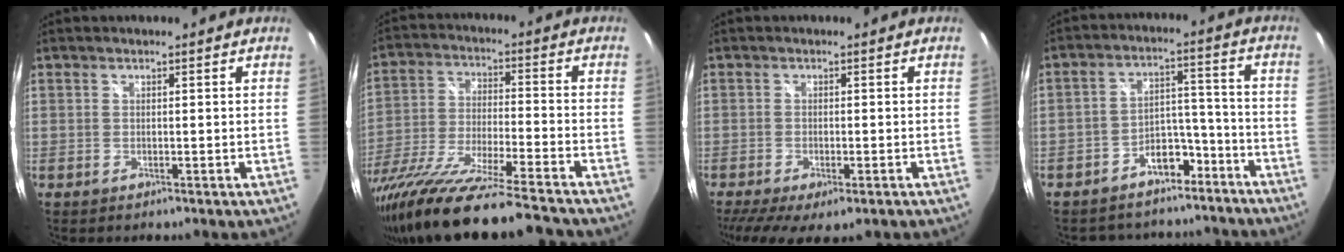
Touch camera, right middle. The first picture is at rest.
{"total": 24.6, "force": [-20.8, 0.3, 13.1], "torque": [-0.245, -0.076, -0.358]}
{"total": 10.1, "force": [-6.5, 3.5, 6.9], "torque": [-0.144, -0.043, -0.100]}
{"total": 15.3, "force": [-12.2, 8.2, 4.0], "torque": [-0.083, 0.066, -0.152]}